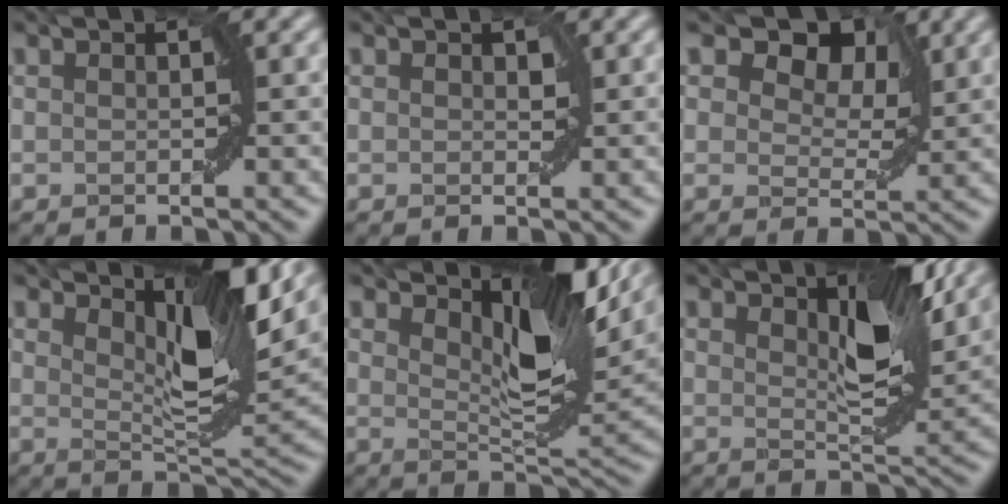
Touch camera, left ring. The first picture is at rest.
{"total": 0.6, "force": [0.2, 0.4, 0.4], "torque": [-0.002, -0.002, 0.004]}
{"total": 7.3, "force": [4.1, 4.3, 4.2], "torque": [-0.071, 0.007, 0.055]}
{"total": 7.7, "force": [4.3, 1.8, 6.2], "torque": [-0.094, -0.003, 0.077]}
{"total": 8.3, "force": [4.9, 2.3, 6.3], "torque": [-0.098, -0.001, 0.081]}
{"total": 6.4, "force": [3.1, 2.1, 5.2], "torque": [-0.080, -0.002, 0.049]}